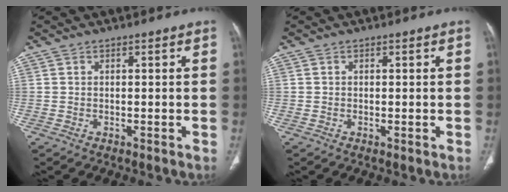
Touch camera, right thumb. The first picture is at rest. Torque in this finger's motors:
{"motor_torque": [0.39, 0.29, -0.27, 0.04, 0.02]}